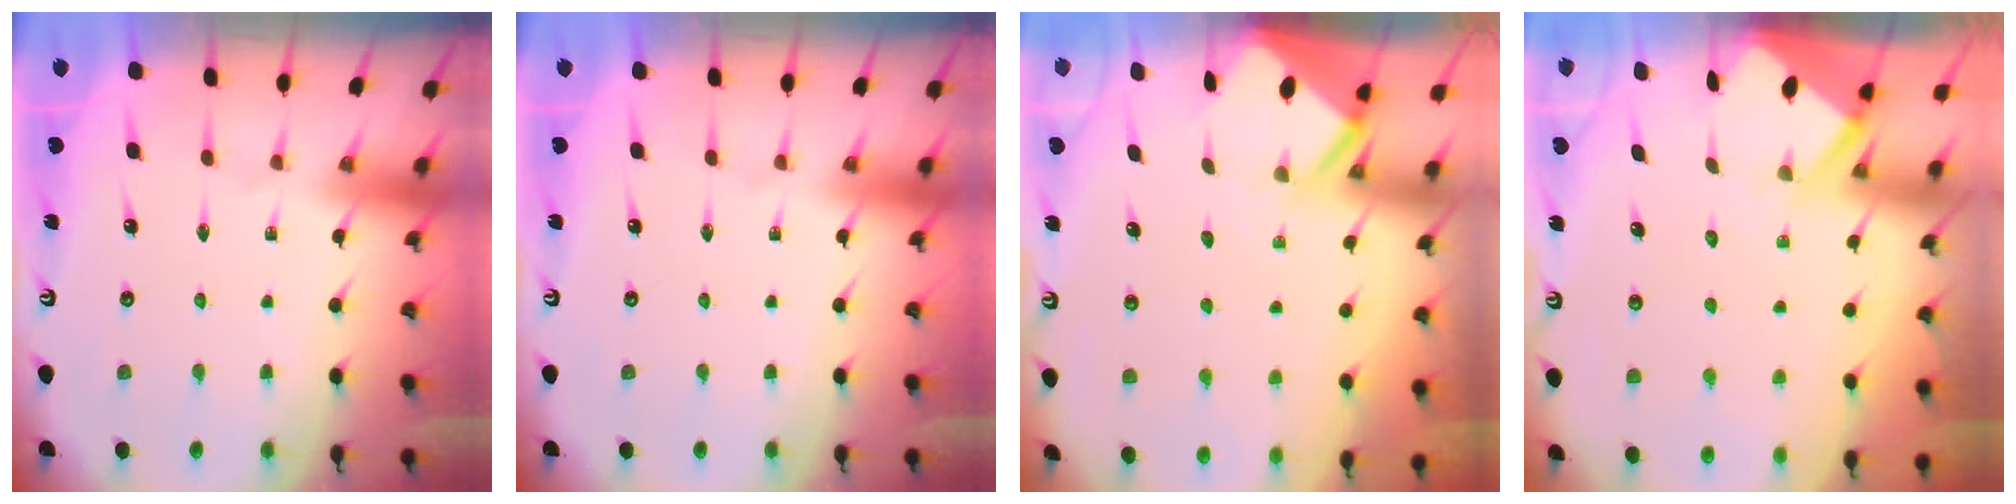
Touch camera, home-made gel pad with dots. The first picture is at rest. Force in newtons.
{"total": 0.0}
{"total": 3.2, "press": 3.2, "slide": 0.3}
{"total": 3.4, "press": 3.4, "slide": 0.3}